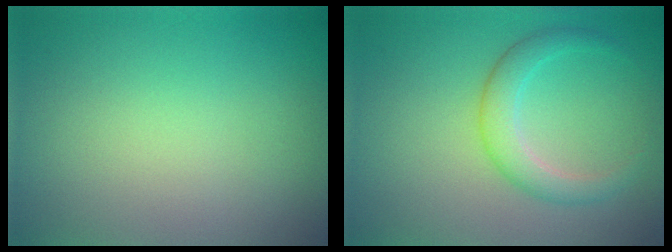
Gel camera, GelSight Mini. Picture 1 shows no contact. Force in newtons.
{"total": 2.8, "press": 2.8, "slide": 0.2}